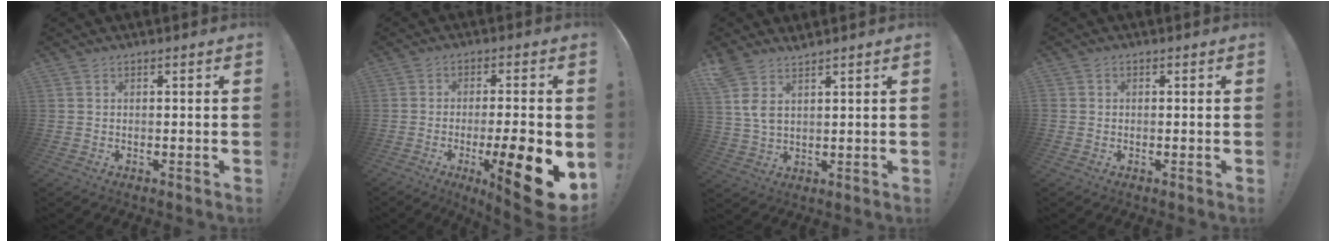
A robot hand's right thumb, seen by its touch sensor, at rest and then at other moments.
{"total": 15.5, "force": [-4.5, 3.4, 14.5], "torque": [-0.193, 0.009, -0.058]}
{"total": 5.6, "force": [3.9, 2.4, 3.2], "torque": [-0.055, -0.020, 0.073]}
{"total": 0.9, "force": [-0.3, 0.8, 0.2], "torque": [-0.001, 0.003, -0.005]}